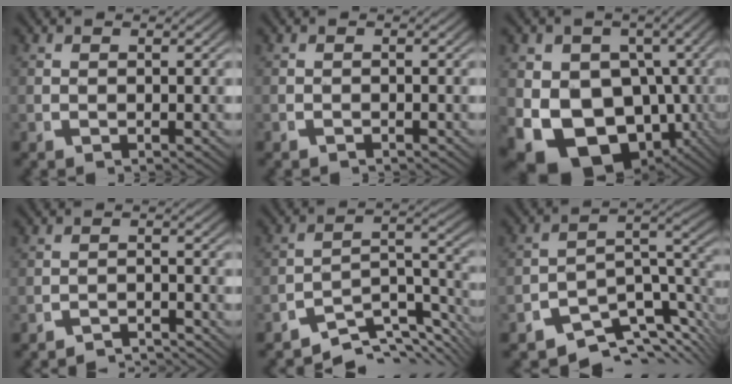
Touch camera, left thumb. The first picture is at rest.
{"total": 0.7, "force": [-0.7, 0.2, 0.0], "torque": [0.000, -0.003, -0.012]}
{"total": 16.8, "force": [-5.4, 12.1, 10.4], "torque": [-0.221, -0.101, -0.040]}
{"total": 3.5, "force": [-3.5, 0.4, 0.4], "torque": [0.005, -0.010, -0.059]}
{"total": 8.0, "force": [-5.2, 3.5, 4.9], "torque": [-0.080, -0.024, -0.075]}
{"total": 10.2, "force": [-4.9, 5.2, 7.3], "torque": [-0.116, -0.028, -0.066]}